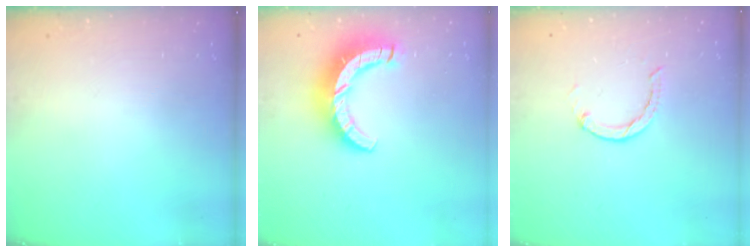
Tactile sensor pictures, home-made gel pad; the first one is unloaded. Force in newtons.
{"total": 11.4, "press": 11.3, "slide": 1.1}
{"total": 0.0}